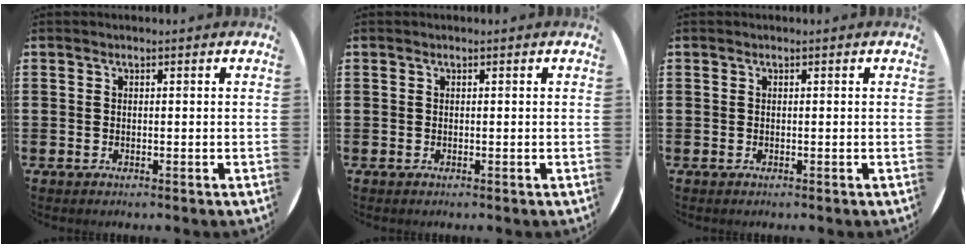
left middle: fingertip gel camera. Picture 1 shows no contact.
{"total": 0.0}
{"total": 0.0}